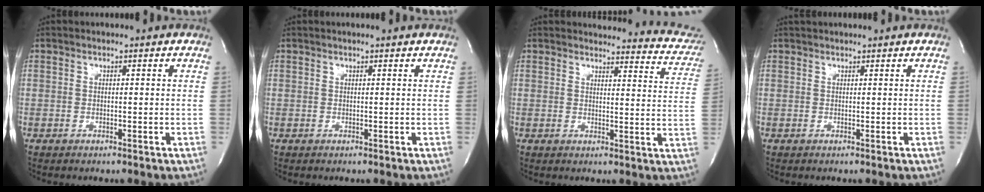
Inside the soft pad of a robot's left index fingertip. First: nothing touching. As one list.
[{"total": 0.8, "force": [0.7, -0.1, 0.4], "torque": [-0.011, 0.004, 0.013]}, {"total": 15.7, "force": [15.1, 3.5, 2.4], "torque": [0.004, -0.068, 0.136]}, {"total": 1.7, "force": [1.6, 0.1, 0.6], "torque": [-0.008, 0.025, 0.029]}]